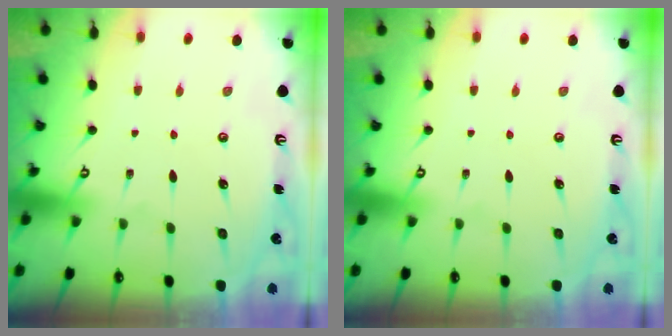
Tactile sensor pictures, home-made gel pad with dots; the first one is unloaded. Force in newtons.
{"total": 0.0}